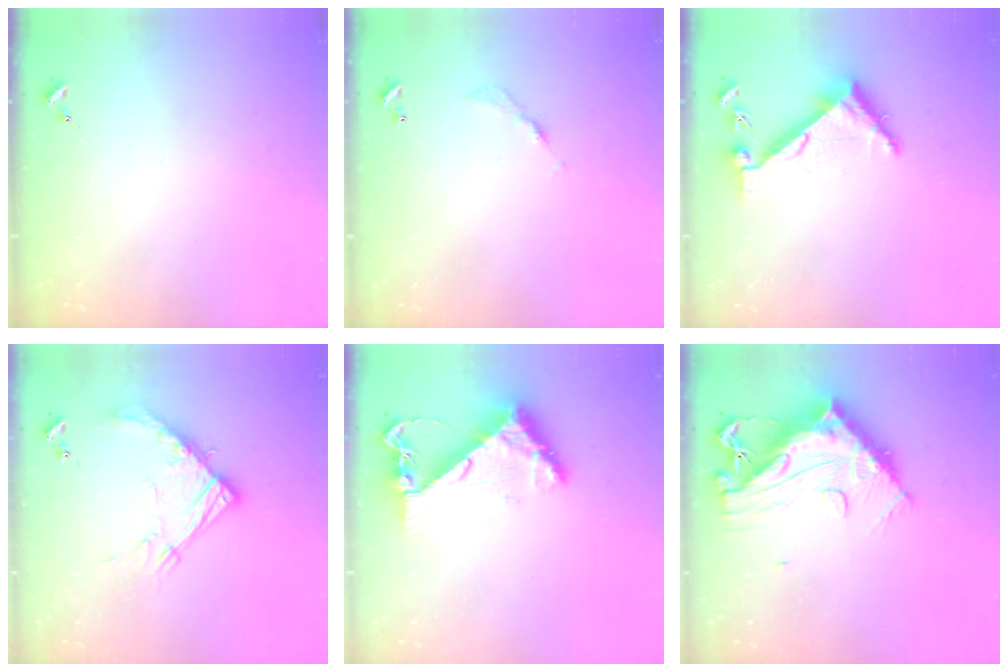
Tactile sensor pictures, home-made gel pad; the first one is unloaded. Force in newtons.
{"total": 3.6, "press": 3.6, "slide": 0.2}
{"total": 6.2, "press": 6.2, "slide": 0.7}
{"total": 15.1, "press": 15.1, "slide": 1.5}
{"total": 8.3, "press": 8.2, "slide": 1.0}
{"total": 16.4, "press": 16.3, "slide": 1.5}